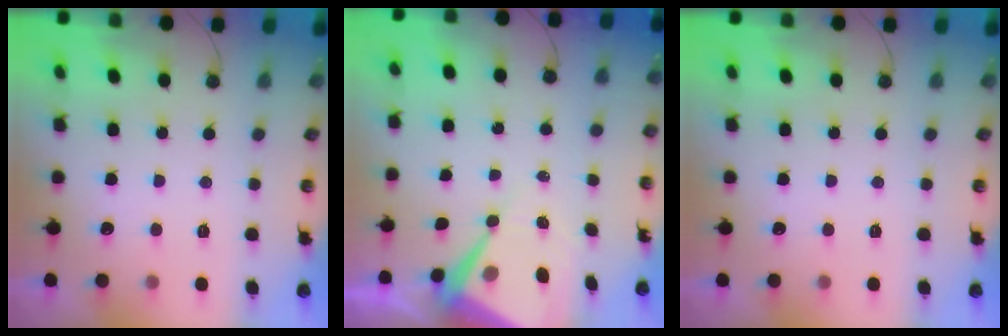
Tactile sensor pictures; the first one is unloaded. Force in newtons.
{"total": 8.8, "press": 8.7, "slide": 0.9}
{"total": 0.0}